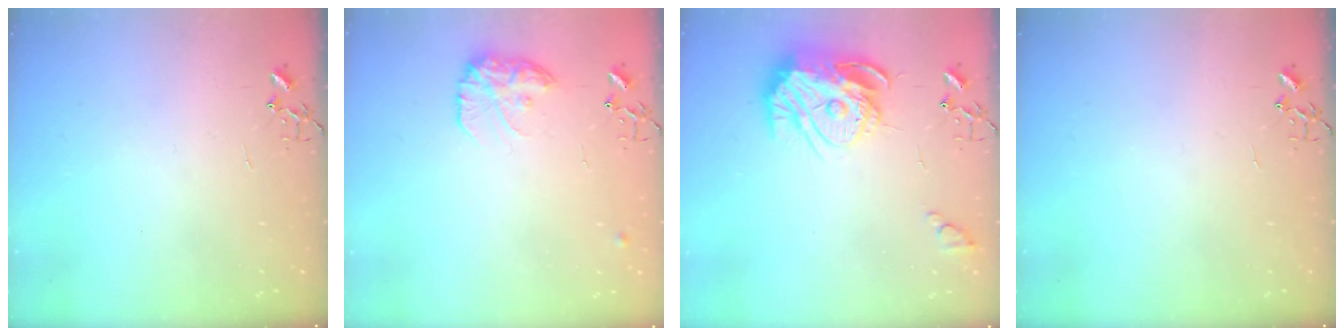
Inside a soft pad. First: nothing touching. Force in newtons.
{"total": 13.1, "press": 13.0, "slide": 0.7}
{"total": 16.3, "press": 16.2, "slide": 1.6}
{"total": 0.0}